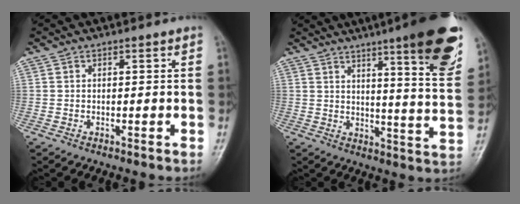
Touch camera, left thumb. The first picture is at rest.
{"total": 17.9, "force": [10.4, 2.4, 14.4], "torque": [-0.167, -0.057, 0.139]}